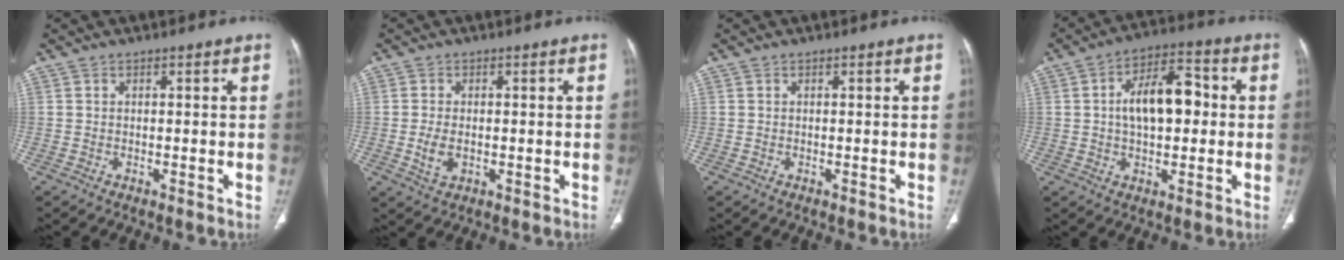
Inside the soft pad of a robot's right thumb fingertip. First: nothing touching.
{"total": 3.9, "force": [-0.4, 2.4, 3.0], "torque": [-0.062, -0.004, -0.005]}
{"total": 0.0}
{"total": 12.4, "force": [0.9, 6.8, 10.3], "torque": [-0.151, 0.025, 0.010]}